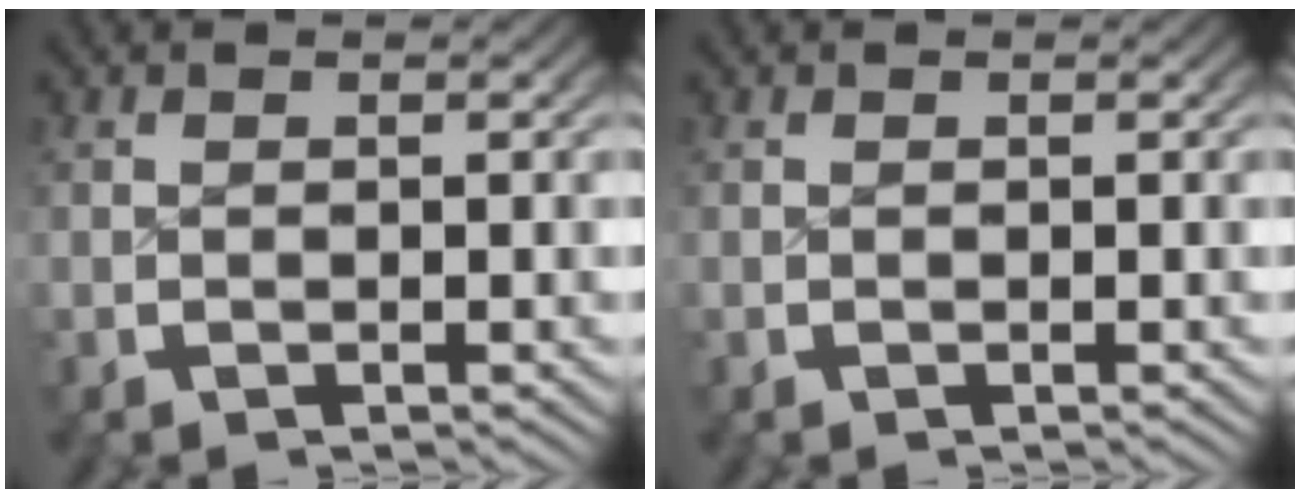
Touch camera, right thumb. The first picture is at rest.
{"total": 0.0}